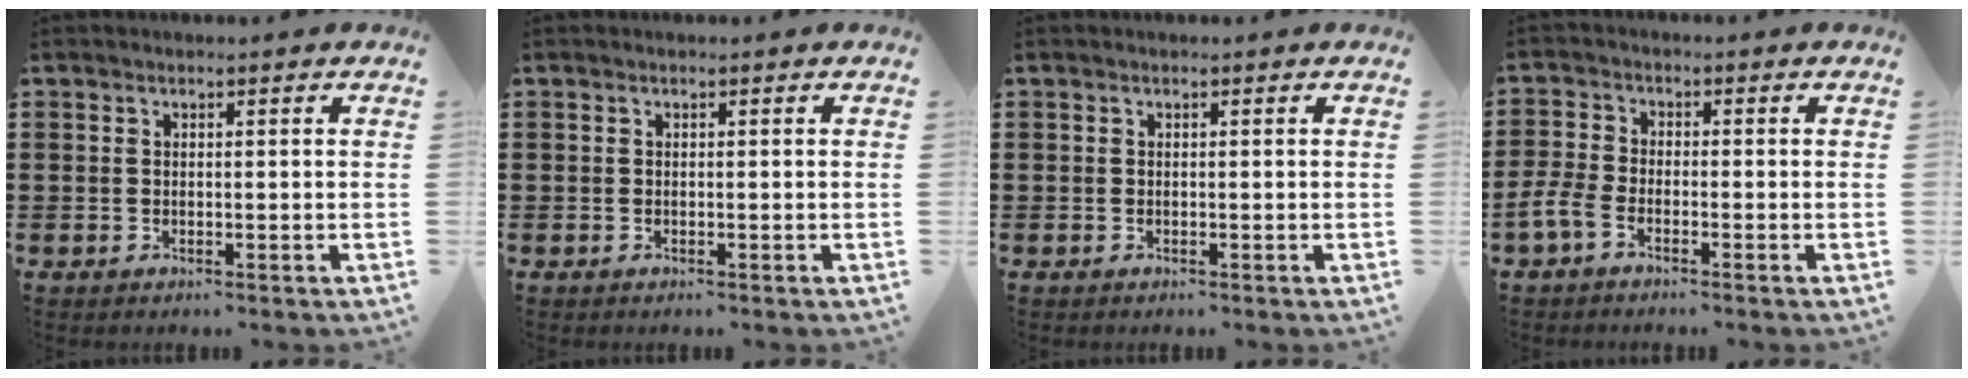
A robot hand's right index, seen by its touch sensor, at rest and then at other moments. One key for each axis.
{"total": 0.0}
{"total": 0.0}
{"total": 3.1, "fx": -2.1, "fy": 1.1, "fz": 1.9, "tx": -0.054, "ty": -0.003, "tz": -0.046}